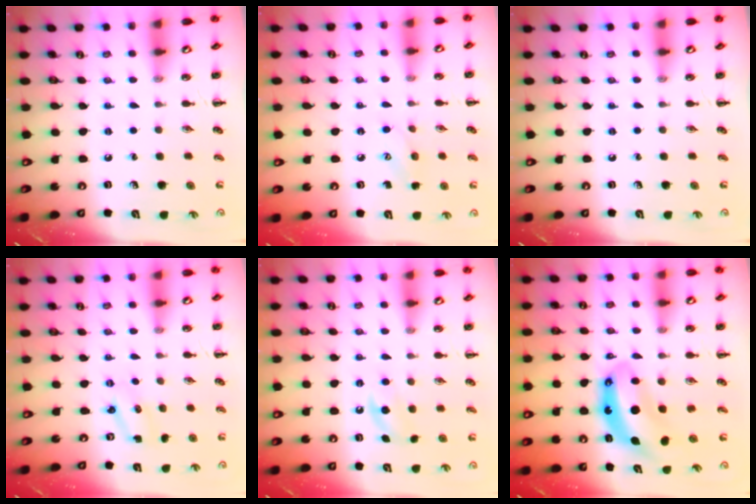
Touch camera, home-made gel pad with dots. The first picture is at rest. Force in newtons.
{"total": 5.9, "press": 5.8, "slide": 1.4}
{"total": 0.0}
{"total": 2.3, "press": 2.3, "slide": 0.6}
{"total": 5.4, "press": 5.3, "slide": 1.3}
{"total": 8.8, "press": 8.6, "slide": 1.9}